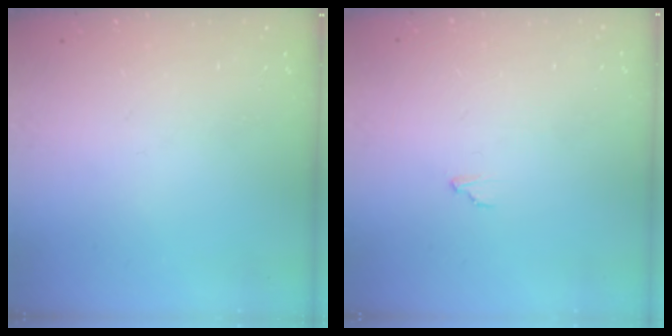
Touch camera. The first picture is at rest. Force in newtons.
{"total": 2.3, "press": 2.3, "slide": 0.1}